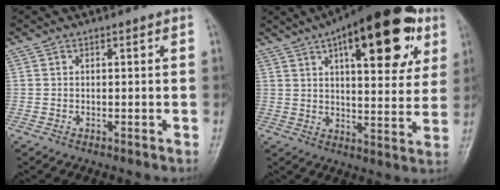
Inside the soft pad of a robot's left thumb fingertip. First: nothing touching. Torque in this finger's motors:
{"motor_torque": [0.86, 1.66, 1.84, -0.93, 0.46]}